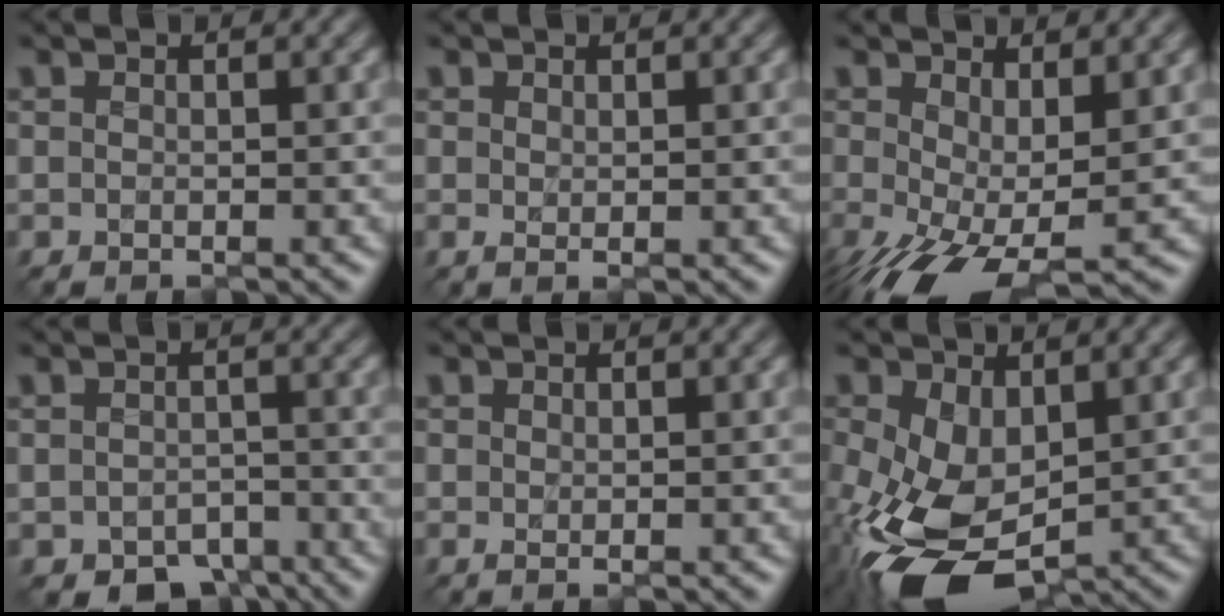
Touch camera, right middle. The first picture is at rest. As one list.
[{"total": 0.0}, {"total": 7.8, "force": [-2.1, 3.3, 6.8], "torque": [-0.147, -0.023, -0.026]}, {"total": 3.0, "force": [-2.5, 1.6, 0.7], "torque": [-0.009, -0.013, -0.034]}, {"total": 0.0}, {"total": 8.5, "force": [-2.8, 4.8, 6.5], "torque": [-0.168, -0.029, -0.038]}]